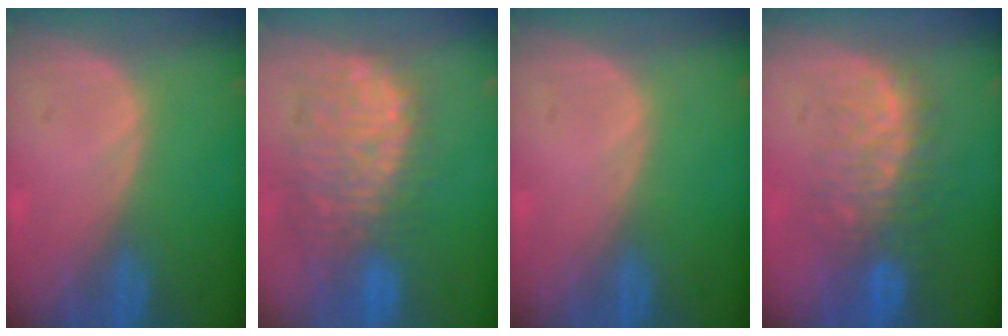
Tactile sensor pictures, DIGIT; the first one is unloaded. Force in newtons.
{"total": 11.4, "press": 10.4, "slide": 4.7}
{"total": 0.0}
{"total": 8.7, "press": 8.1, "slide": 3.1}